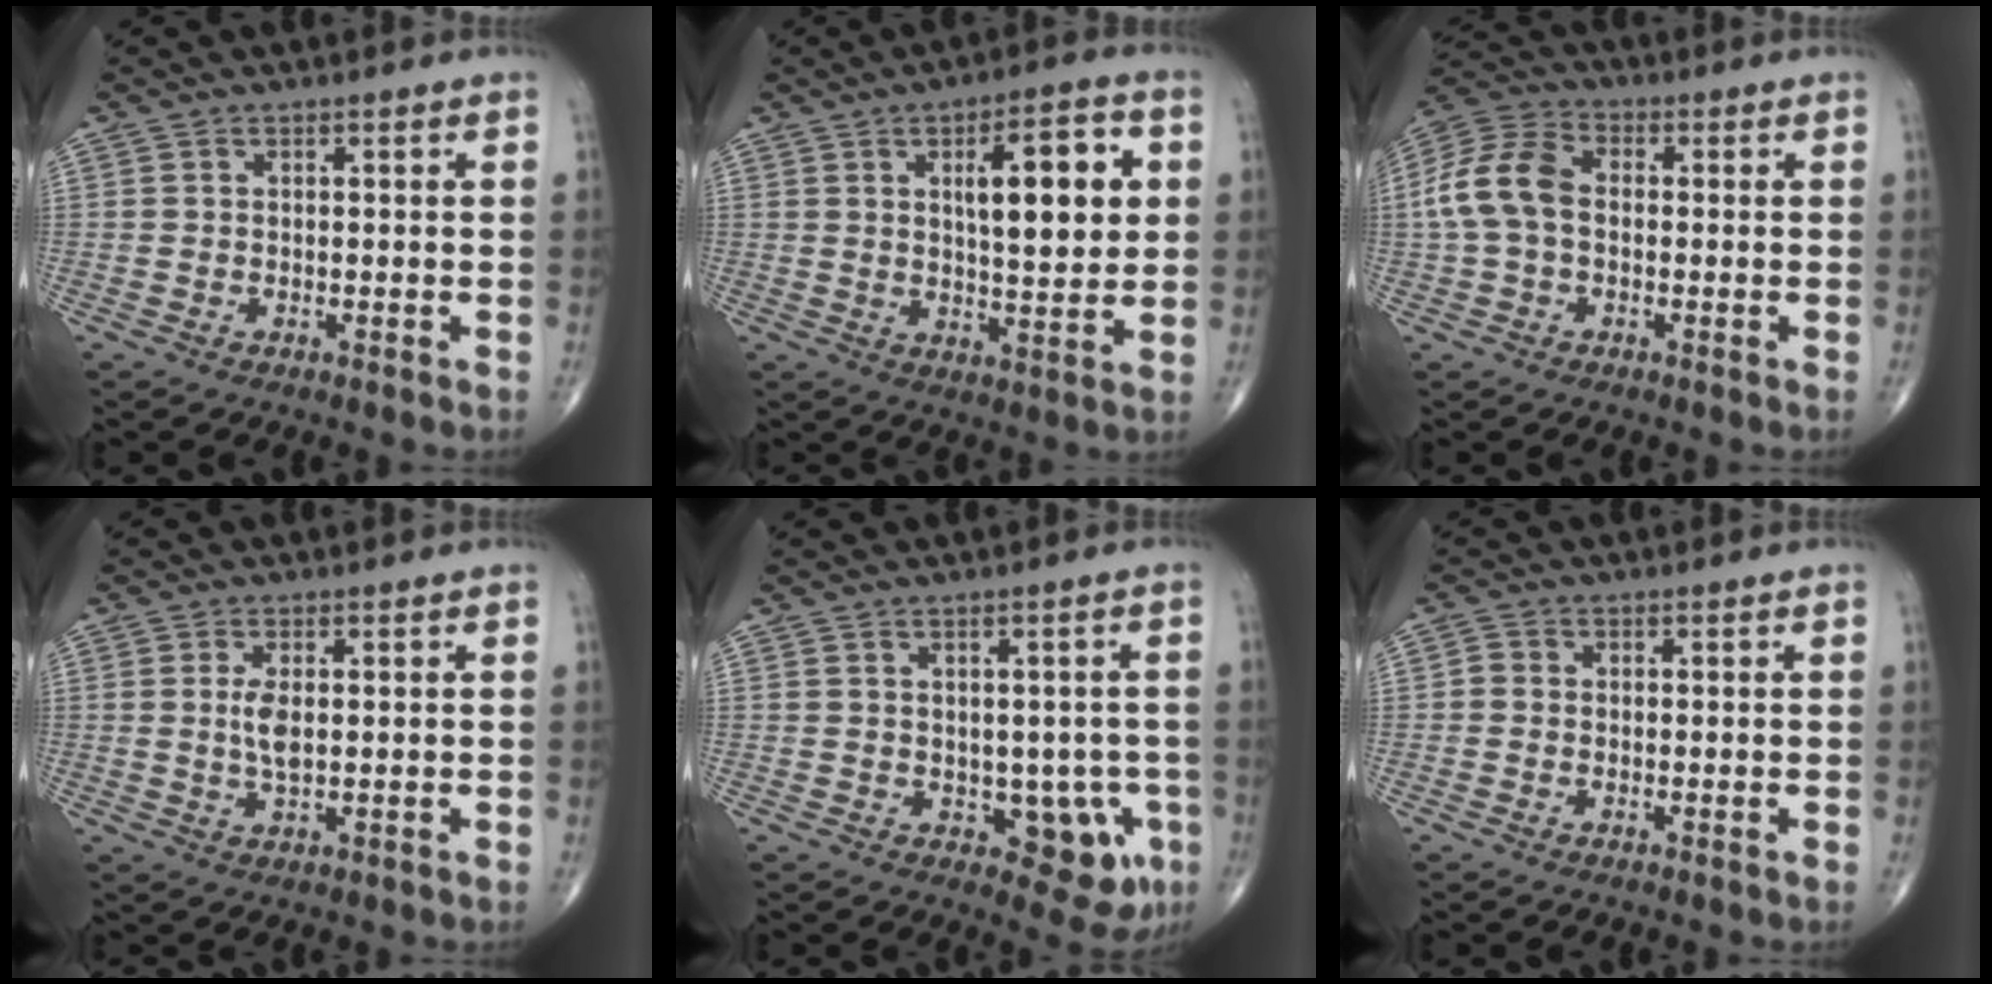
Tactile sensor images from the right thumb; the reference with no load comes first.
{"total": 13.4, "force": [3.3, 4.5, 12.2], "torque": [-0.153, -0.007, 0.049]}
{"total": 10.4, "force": [-0.2, 6.9, 7.8], "torque": [-0.164, 0.031, -0.014]}
{"total": 3.6, "force": [0.4, 1.5, 3.3], "torque": [-0.067, -0.009, 0.010]}
{"total": 8.1, "force": [-1.8, 4.6, 6.4], "torque": [-0.041, -0.002, -0.013]}
{"total": 1.4, "force": [-0.3, 1.2, 0.7], "torque": [-0.005, 0.003, -0.009]}